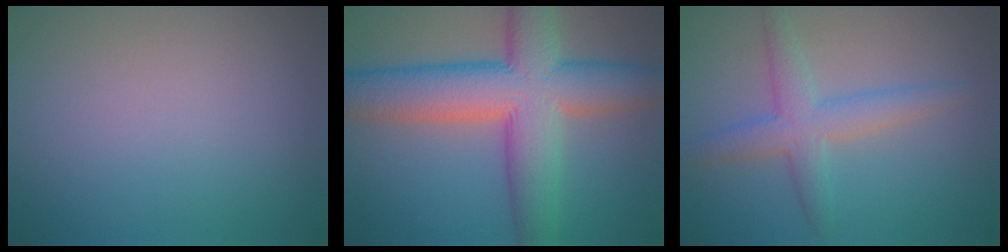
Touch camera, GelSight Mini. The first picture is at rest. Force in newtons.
{"total": 10.4, "press": 10.4, "slide": 0.5}
{"total": 3.5, "press": 3.5, "slide": 0.1}